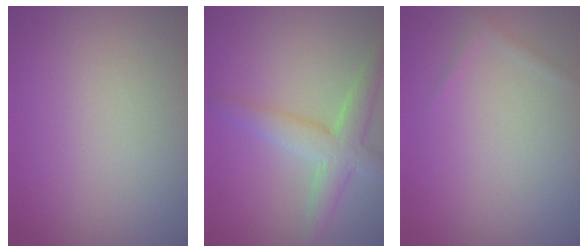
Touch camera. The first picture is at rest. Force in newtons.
{"total": 4.2, "press": 4.2, "slide": 0.4}
{"total": 0.6, "press": 0.6, "slide": 0.1}